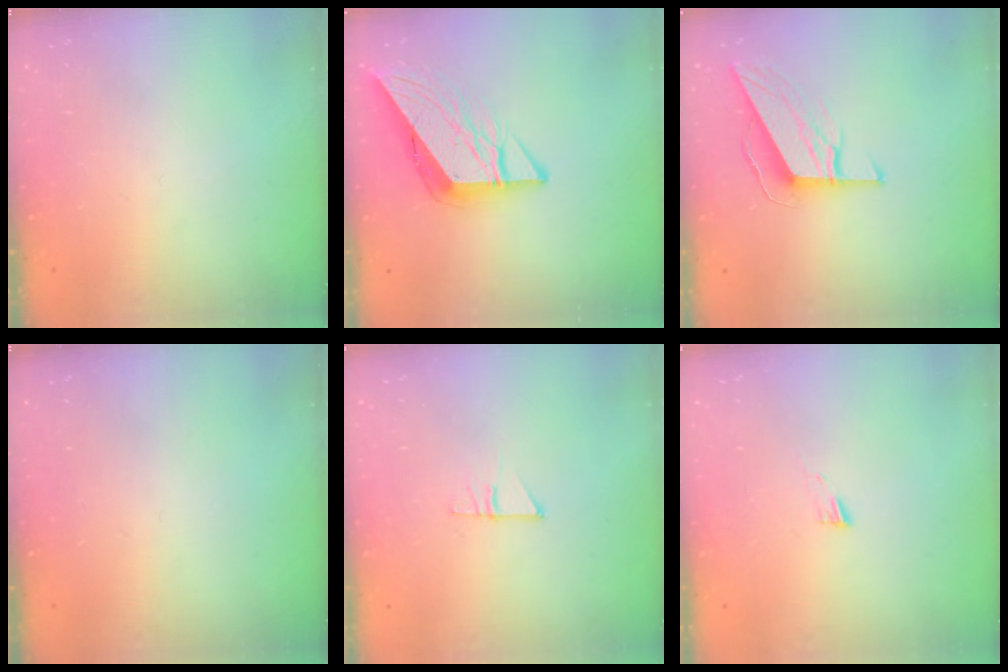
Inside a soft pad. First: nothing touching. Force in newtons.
{"total": 11.6, "press": 11.5, "slide": 1.4}
{"total": 10.1, "press": 10.0, "slide": 1.6}
{"total": 0.0}
{"total": 7.0, "press": 7.0, "slide": 0.5}
{"total": 4.9, "press": 4.9, "slide": 0.5}